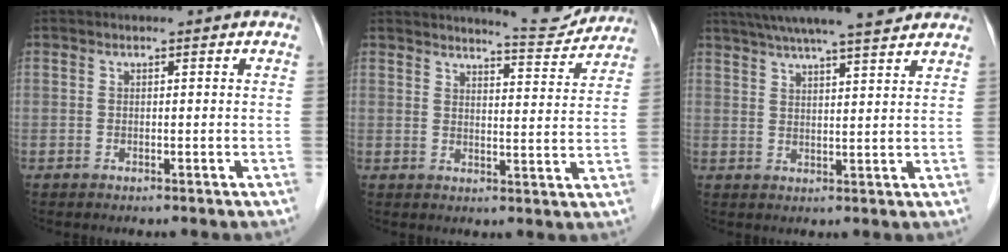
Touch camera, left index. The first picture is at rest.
{"total": 7.1, "force": [7.1, 0.1, 0.6], "torque": [-0.015, -0.018, 0.089]}
{"total": 14.4, "force": [12.4, 0.8, 7.2], "torque": [-0.124, 0.028, 0.179]}